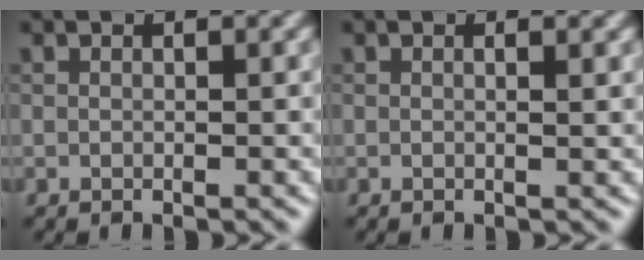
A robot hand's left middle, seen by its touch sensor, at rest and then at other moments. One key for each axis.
{"total": 1.2, "fx": 0.3, "fy": 0.4, "fz": 1.1, "tx": -0.012, "ty": 0.001, "tz": -0.002}